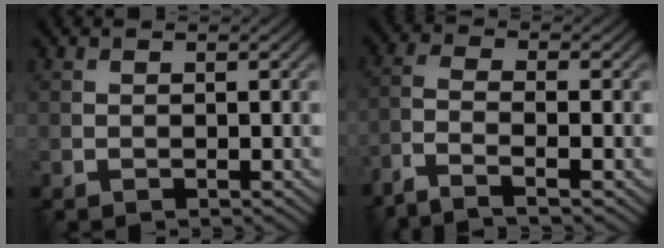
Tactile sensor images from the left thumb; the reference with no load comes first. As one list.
[{"total": 4.7, "force": [-3.2, 0.8, 3.3], "torque": [-0.063, -0.003, -0.079]}]